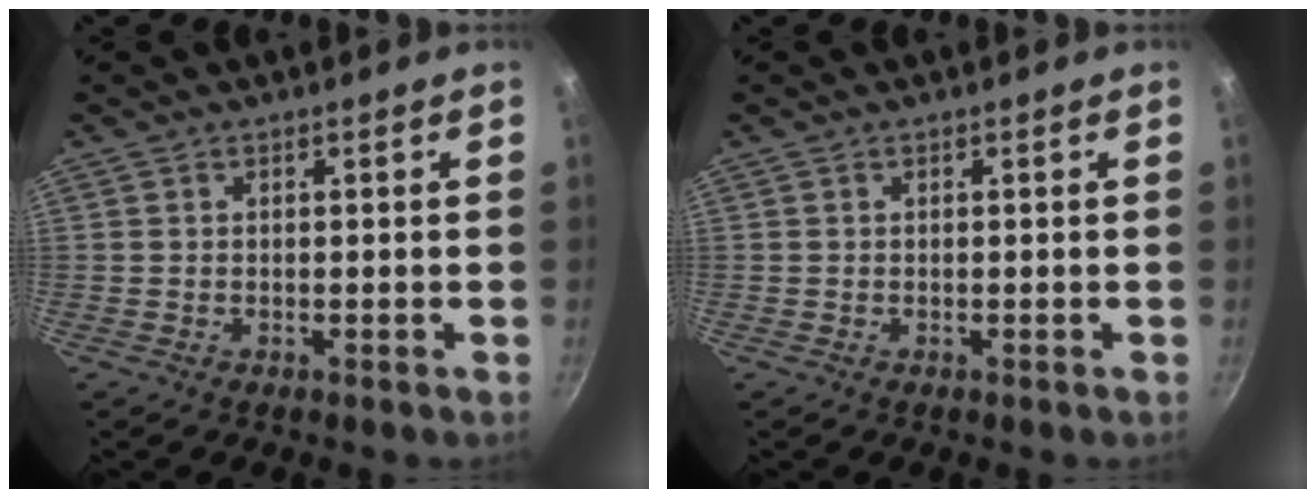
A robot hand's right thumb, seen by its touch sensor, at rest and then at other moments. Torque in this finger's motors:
{"motor_torque": [-0.05, 0.01, 0.03, 0.00, 0.00]}